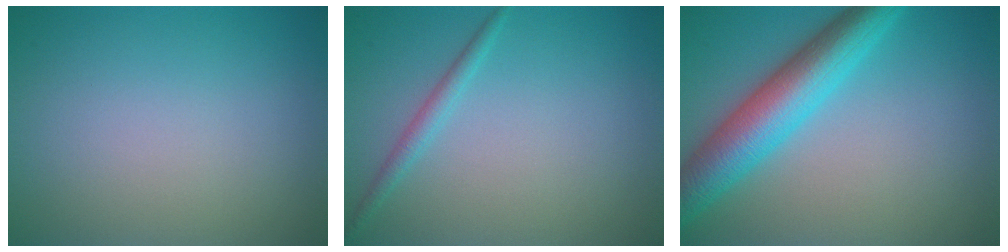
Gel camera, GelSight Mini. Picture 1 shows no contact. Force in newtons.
{"total": 1.4, "press": 1.4, "slide": 0.0}
{"total": 7.2, "press": 7.2, "slide": 0.2}